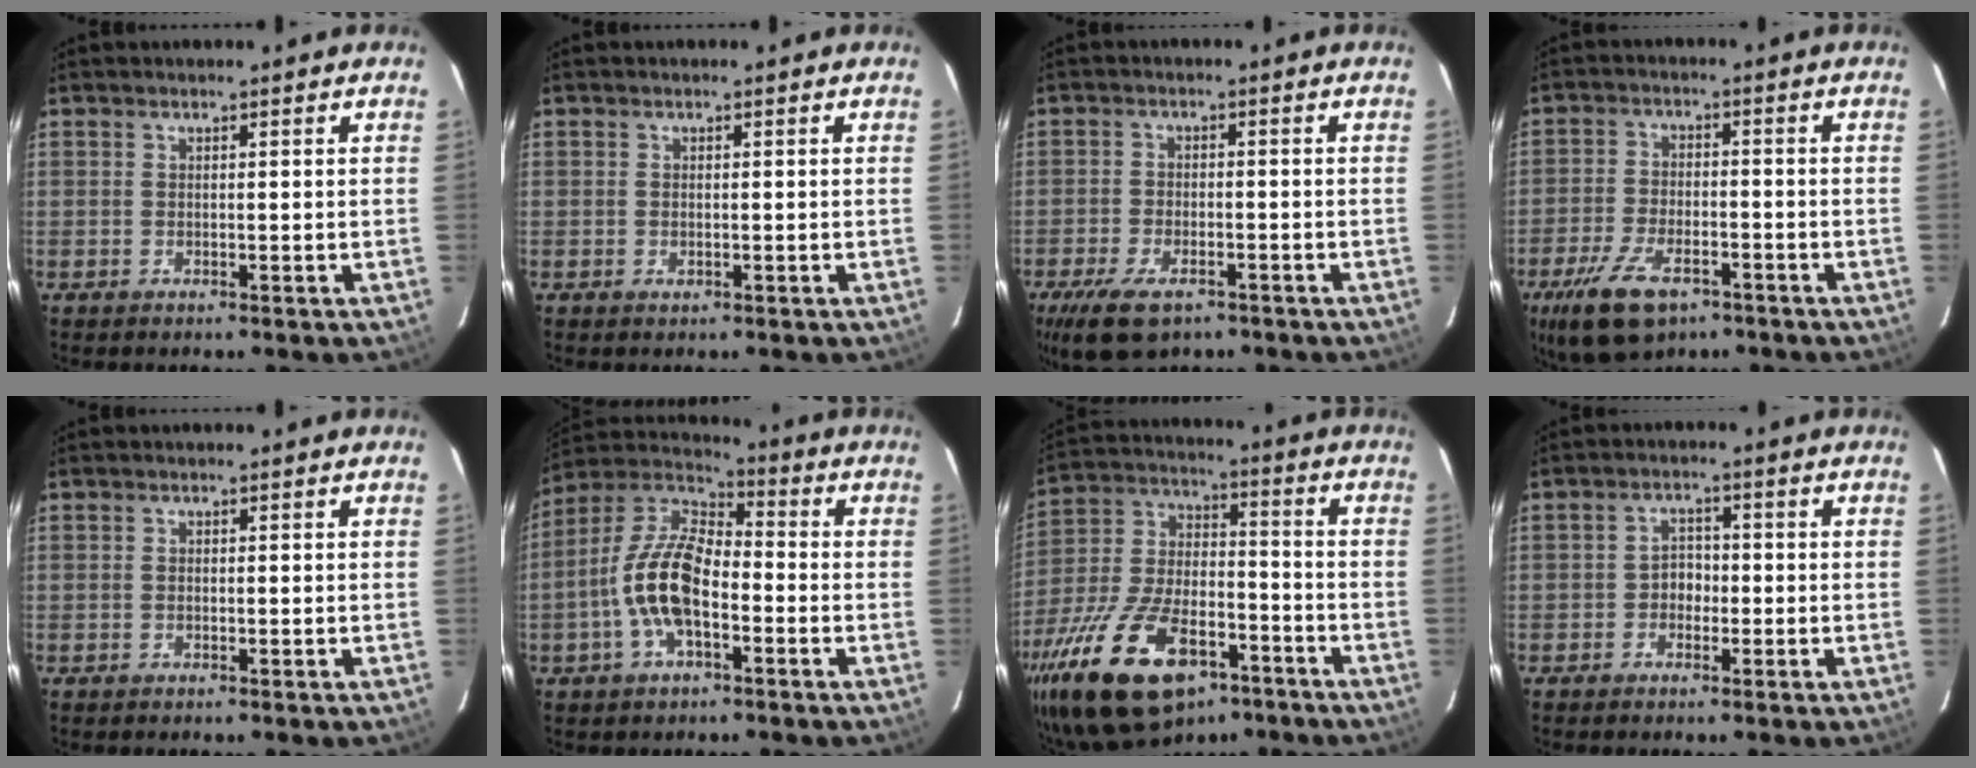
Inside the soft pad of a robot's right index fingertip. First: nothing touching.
{"total": 0.7, "force": [0.0, 0.4, 0.5], "torque": [-0.008, 0.000, 0.000]}
{"total": 10.4, "force": [-6.8, 5.0, 6.1], "torque": [-0.147, -0.025, -0.118]}
{"total": 12.2, "force": [-7.5, 5.8, 7.6], "torque": [-0.178, -0.021, -0.134]}
{"total": 0.0}
{"total": 13.3, "force": [-3.8, 6.1, 11.2], "torque": [-0.235, 0.010, -0.076]}
{"total": 24.8, "force": [-14.7, 12.3, 15.8], "torque": [-0.326, -0.018, -0.242]}
{"total": 2.8, "force": [-1.2, 2.3, 1.1], "torque": [-0.018, 0.010, -0.022]}